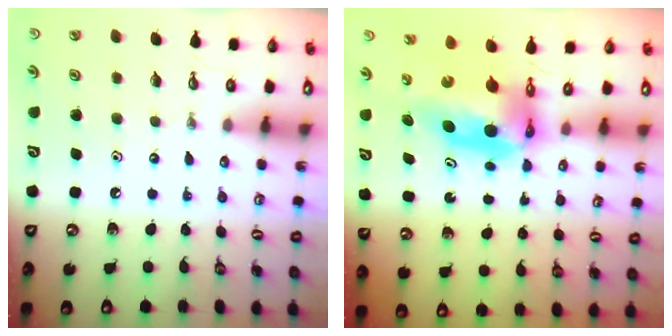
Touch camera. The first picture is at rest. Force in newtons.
{"total": 6.6, "press": 6.5, "slide": 0.6}